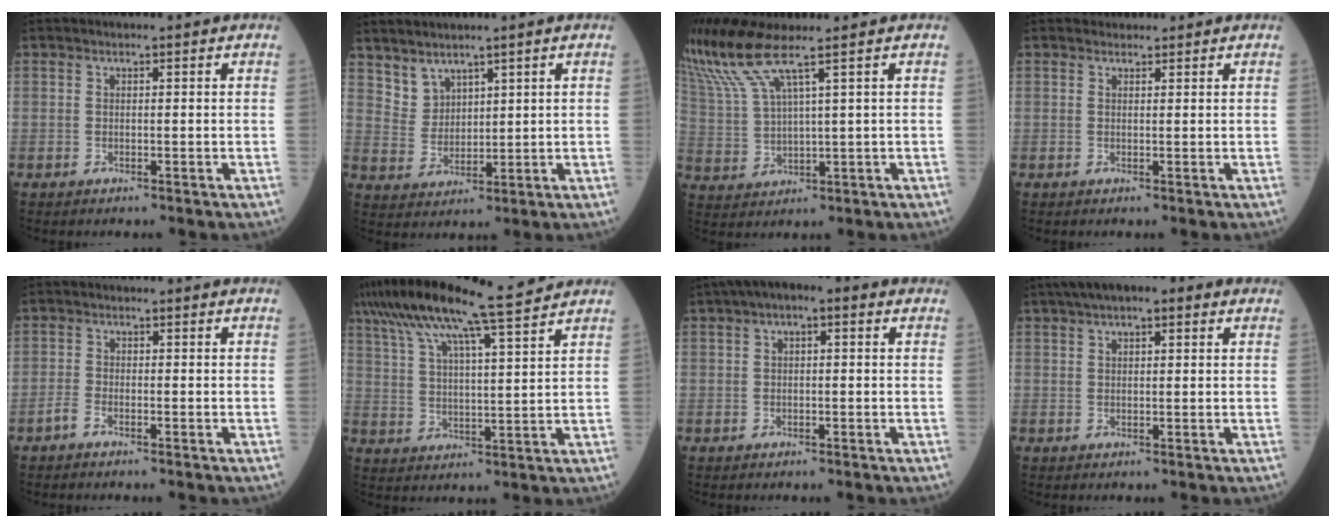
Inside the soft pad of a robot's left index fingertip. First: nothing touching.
{"total": 3.8, "force": [3.2, 1.9, 0.4], "torque": [-0.015, 0.007, 0.075]}
{"total": 9.2, "force": [6.9, -0.9, 5.9], "torque": [-0.145, 0.006, 0.149]}
{"total": 1.1, "force": [1.0, 0.4, -0.2], "torque": [-0.005, 0.006, 0.016]}
{"total": 1.5, "force": [-1.2, 0.3, 0.9], "torque": [-0.028, -0.002, -0.026]}
{"total": 17.2, "force": [14.2, 0.1, 9.8], "torque": [-0.185, 0.035, 0.231]}
{"total": 5.2, "force": [2.2, 2.0, 4.2], "torque": [-0.071, 0.033, 0.025]}
{"total": 7.8, "force": [4.7, 2.7, 5.6], "torque": [-0.093, 0.038, 0.069]}